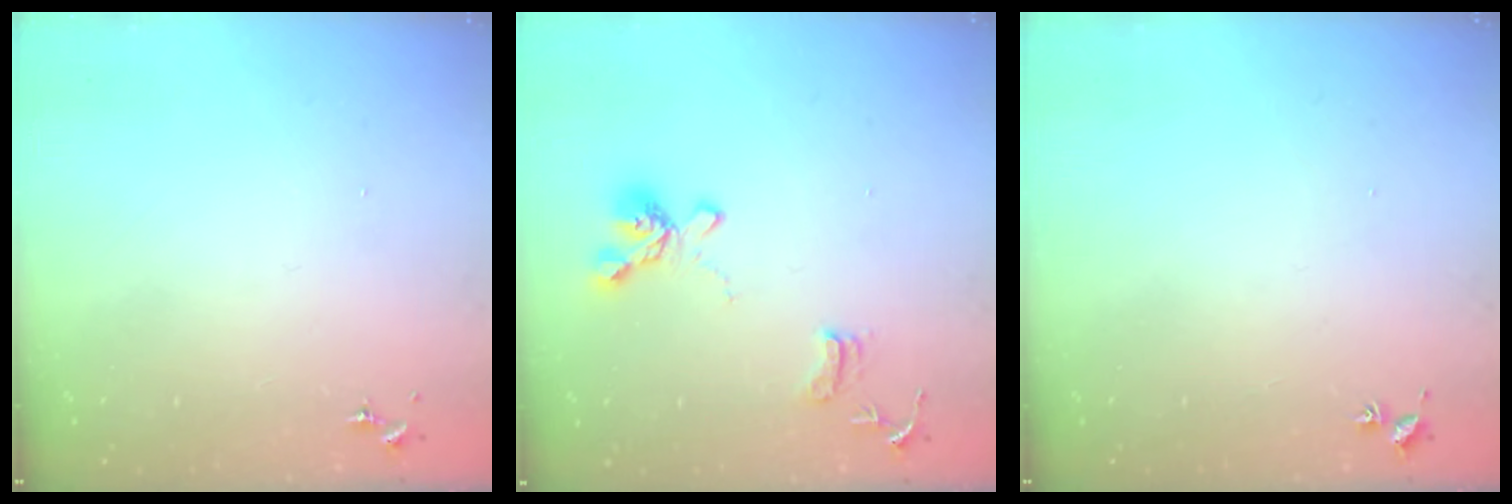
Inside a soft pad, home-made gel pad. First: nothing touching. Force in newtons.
{"total": 14.7, "press": 14.6, "slide": 1.5}
{"total": 1.8, "press": 1.8, "slide": 0.2}